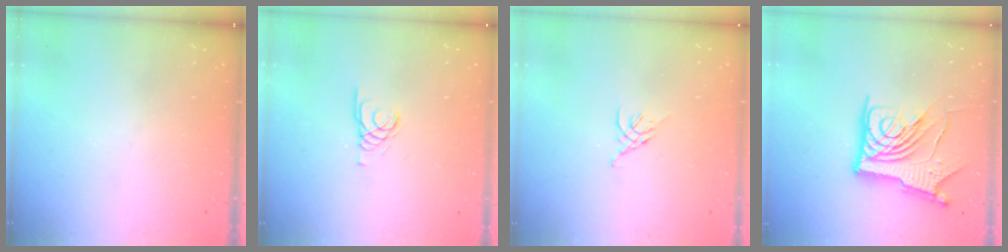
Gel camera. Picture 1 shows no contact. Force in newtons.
{"total": 1.4, "press": 1.3, "slide": 0.2}
{"total": 2.3, "press": 2.2, "slide": 0.6}
{"total": 14.8, "press": 14.7, "slide": 1.7}